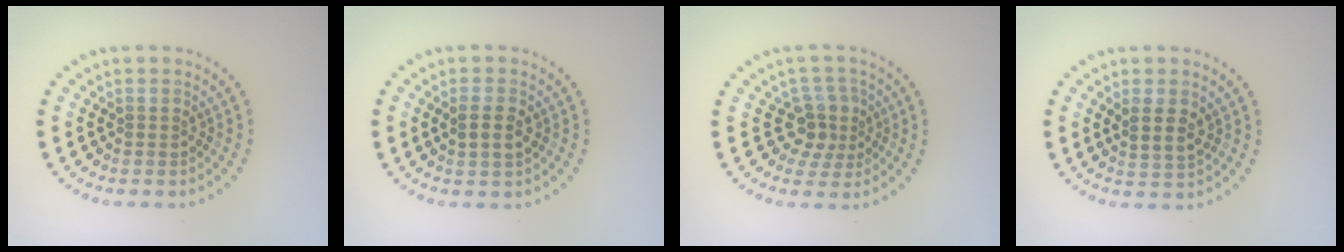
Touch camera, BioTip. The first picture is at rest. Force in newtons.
{"total": 2.1, "press": 2.0, "slide": 0.4}
{"total": 3.0, "press": 2.5, "slide": 1.6}
{"total": 2.4, "press": 2.2, "slide": 1.0}